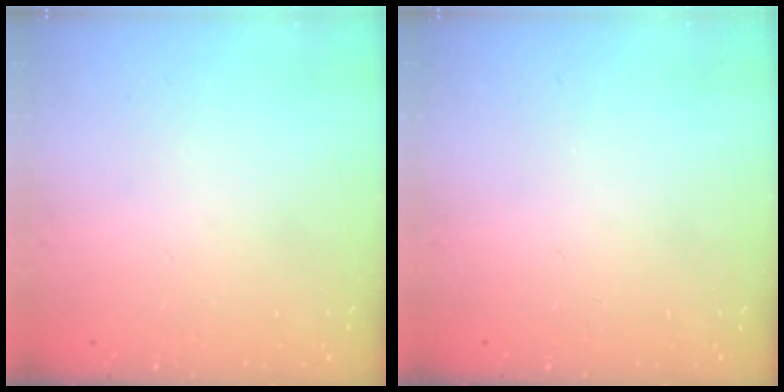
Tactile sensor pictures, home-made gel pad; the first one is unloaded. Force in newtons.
{"total": 0.0}